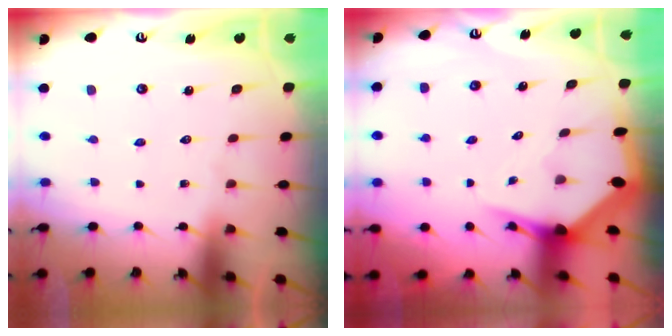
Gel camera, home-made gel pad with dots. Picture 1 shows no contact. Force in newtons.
{"total": 4.4, "press": 4.3, "slide": 0.7}